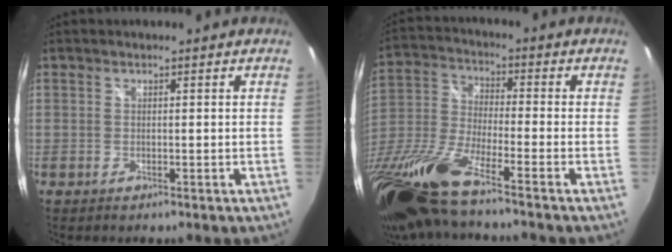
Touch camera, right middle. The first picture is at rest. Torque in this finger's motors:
{"motor_torque": [0.95, -1.19, 0.34, 0.21]}